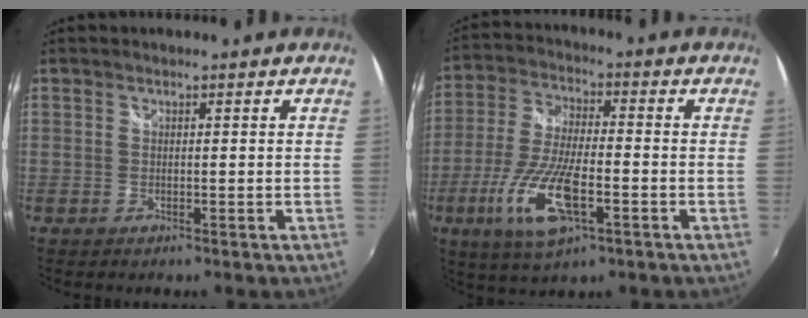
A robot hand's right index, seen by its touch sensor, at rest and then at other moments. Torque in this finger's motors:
{"motor_torque": [1.74, -0.40, 0.77, 0.21]}